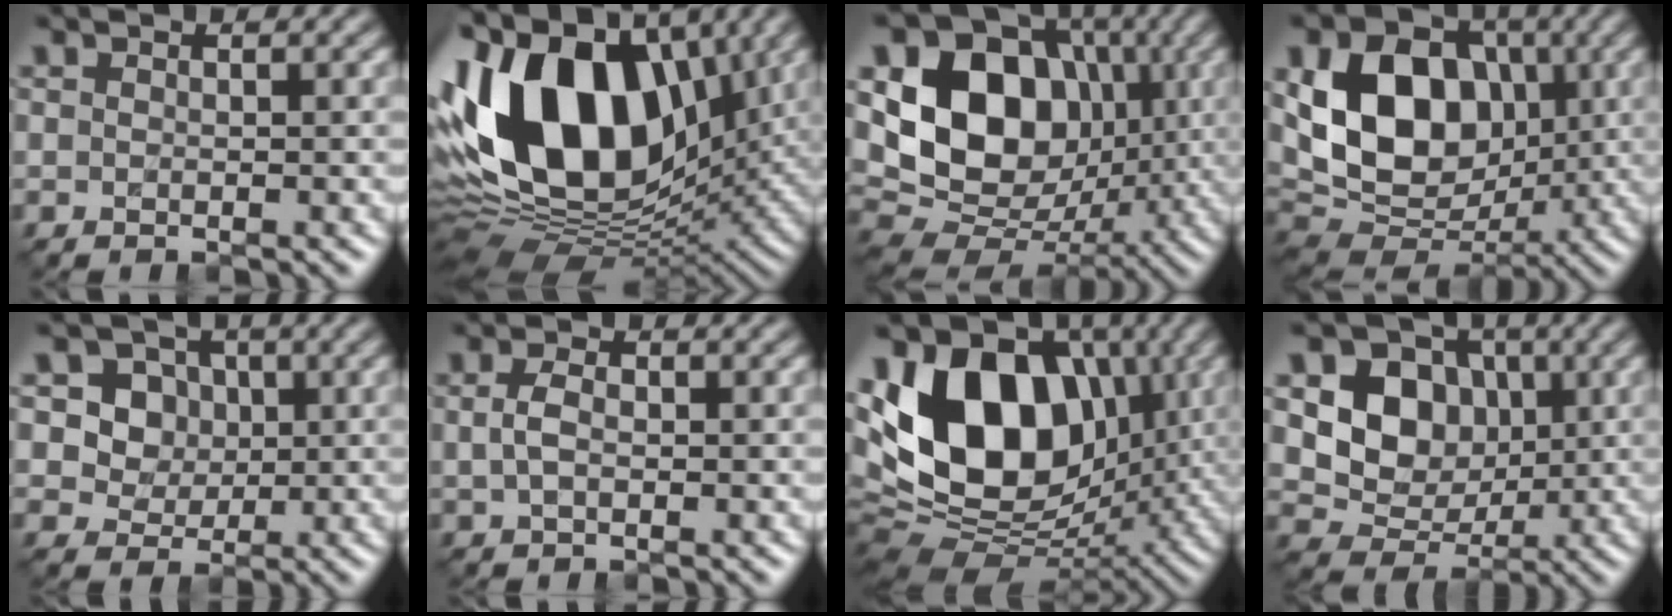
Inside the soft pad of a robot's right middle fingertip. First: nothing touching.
{"total": 17.0, "force": [3.1, 10.8, 12.8], "torque": [-0.246, 0.025, 0.030]}
{"total": 13.4, "force": [1.9, 10.6, 8.0], "torque": [-0.135, 0.000, 0.020]}
{"total": 11.2, "force": [1.4, 8.4, 7.3], "torque": [-0.135, -0.004, 0.021]}
{"total": 7.0, "force": [2.5, 5.8, 3.0], "torque": [-0.057, 0.006, 0.038]}
{"total": 1.9, "force": [0.0, 1.1, 1.5], "torque": [-0.038, 0.001, -0.001]}
{"total": 15.6, "force": [2.4, 10.6, 11.2], "torque": [-0.191, 0.013, 0.022]}
{"total": 6.8, "force": [1.4, 5.7, 3.6], "torque": [-0.052, -0.001, 0.009]}